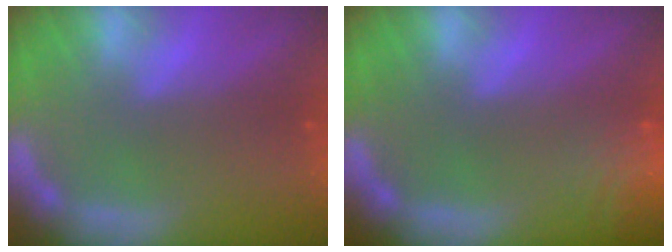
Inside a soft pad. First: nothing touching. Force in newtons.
{"total": 5.6}